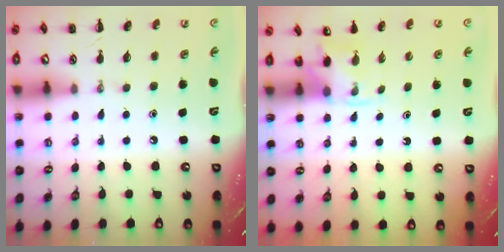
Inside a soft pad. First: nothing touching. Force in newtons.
{"total": 2.6, "press": 2.5, "slide": 0.9}